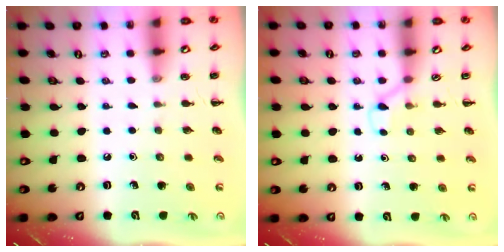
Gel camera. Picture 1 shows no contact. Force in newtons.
{"total": 2.1, "press": 2.0, "slide": 0.8}